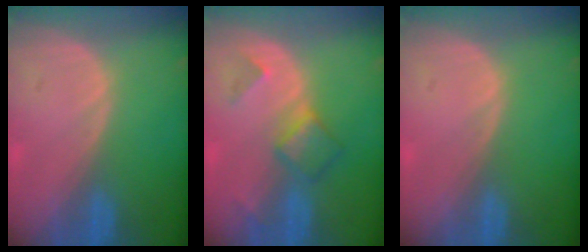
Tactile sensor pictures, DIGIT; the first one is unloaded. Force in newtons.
{"total": 4.7, "press": 4.7, "slide": 0.1}
{"total": 0.0}